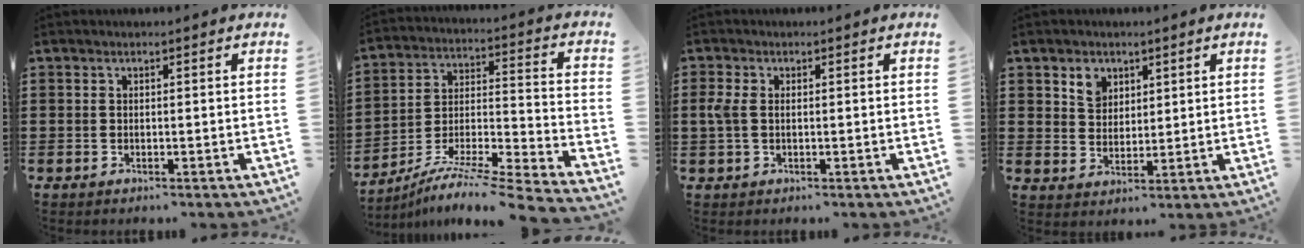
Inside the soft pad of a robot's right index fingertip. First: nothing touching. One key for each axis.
{"total": 7.3, "fx": -6.3, "fy": 0.0, "fz": 3.7, "tx": -0.057, "ty": -0.001, "tz": -0.129}
{"total": 2.8, "fx": 0.1, "fy": 1.6, "fz": 2.3, "tx": -0.071, "ty": -0.002, "tz": -0.006}
{"total": 4.1, "fx": 2.6, "fy": 3.0, "fz": 1.2, "tx": -0.028, "ty": 0.008, "tz": 0.046}